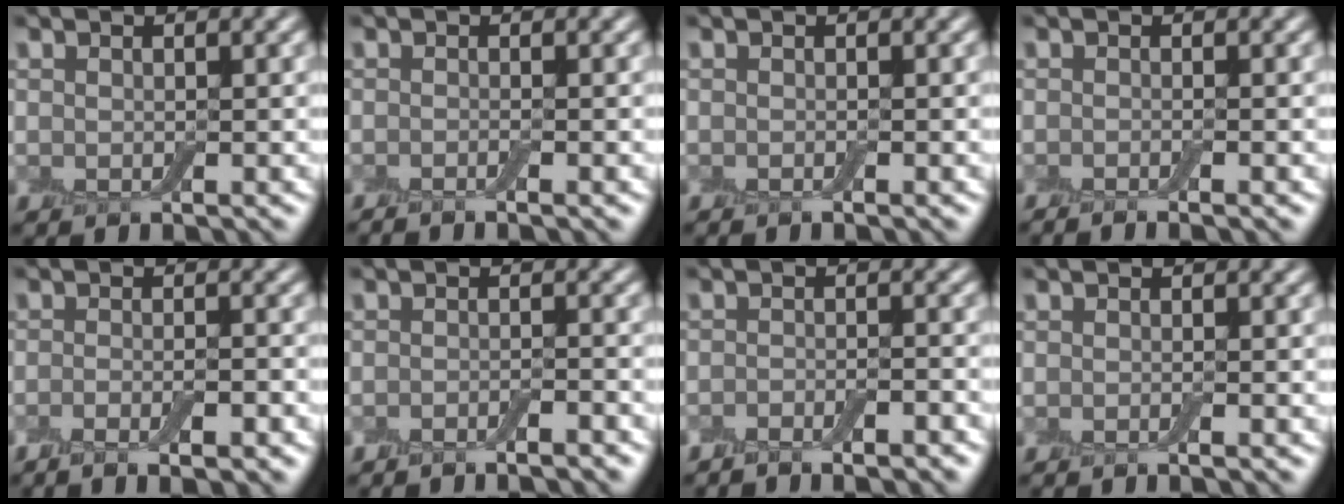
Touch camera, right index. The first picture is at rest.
{"total": 1.7, "force": [-1.0, 0.4, 1.3], "torque": [-0.008, -0.004, -0.020]}
{"total": 0.7, "force": [-0.4, 0.1, 0.6], "torque": [-0.007, -0.004, -0.009]}
{"total": 2.0, "force": [-1.3, 0.4, 1.5], "torque": [-0.009, -0.002, -0.021]}
{"total": 4.1, "force": [-2.1, 1.0, 3.4], "torque": [-0.051, 0.001, -0.032]}
{"total": 2.1, "force": [-1.7, 0.2, 1.3], "torque": [-0.017, 0.000, -0.032]}
{"total": 2.7, "force": [-2.3, 0.3, 1.5], "torque": [-0.028, 0.003, -0.040]}
{"total": 1.0, "force": [-0.5, 0.2, 0.9], "torque": [-0.007, -0.006, -0.012]}